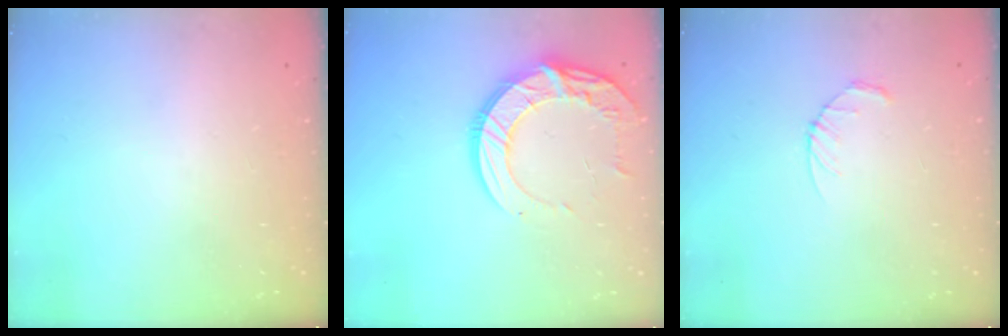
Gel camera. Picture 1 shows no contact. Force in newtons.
{"total": 13.6, "press": 13.5, "slide": 1.2}
{"total": 3.2, "press": 3.2, "slide": 0.5}